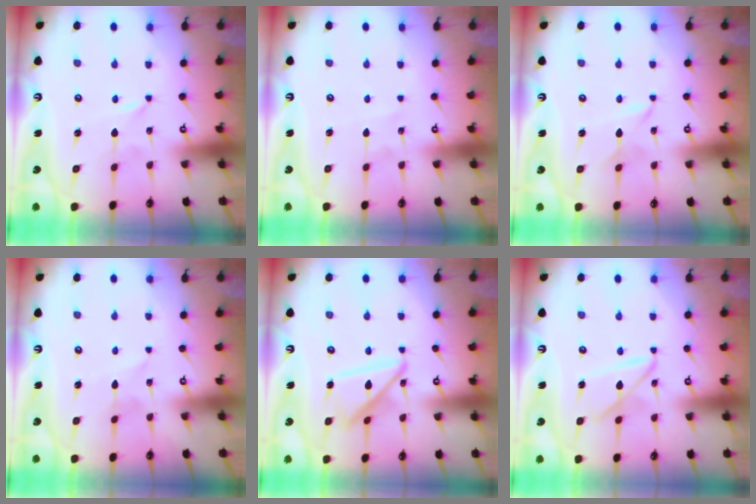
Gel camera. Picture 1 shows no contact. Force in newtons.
{"total": 2.6, "press": 2.6, "slide": 0.3}
{"total": 1.5, "press": 1.5, "slide": 0.3}
{"total": 1.7, "press": 1.7, "slide": 0.2}
{"total": 13.8, "press": 13.7, "slide": 1.3}
{"total": 9.6, "press": 9.6, "slide": 0.9}